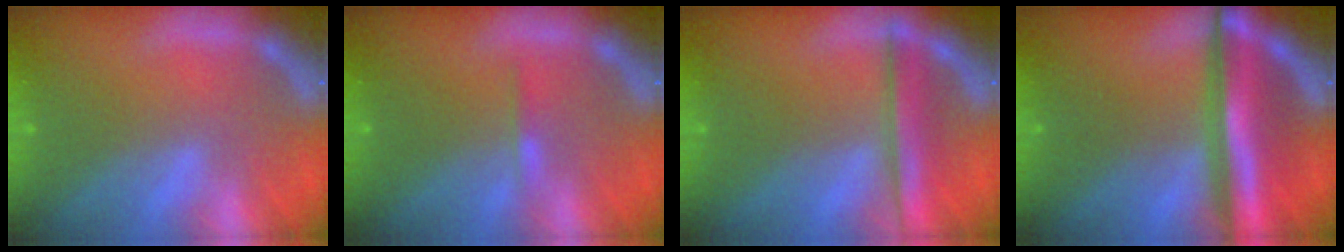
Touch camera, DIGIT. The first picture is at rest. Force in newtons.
{"total": 0.9}
{"total": 4.0}
{"total": 9.1}